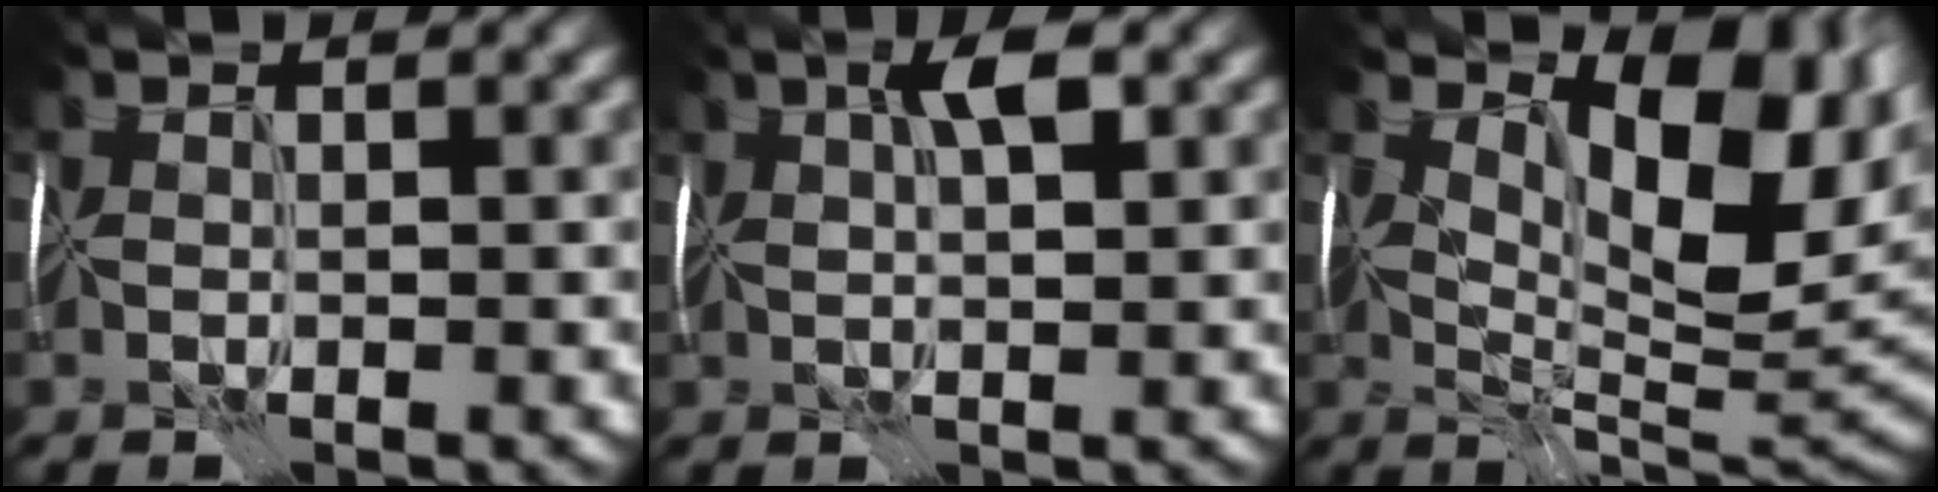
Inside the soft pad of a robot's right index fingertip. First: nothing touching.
{"total": 3.4, "force": [1.4, 1.0, 3.0], "torque": [-0.058, 0.009, 0.022]}
{"total": 10.9, "force": [3.5, 5.2, 8.8], "torque": [-0.141, -0.010, 0.062]}